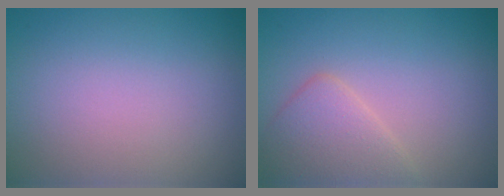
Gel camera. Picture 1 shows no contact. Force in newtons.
{"total": 3.2, "press": 3.2, "slide": 0.1}